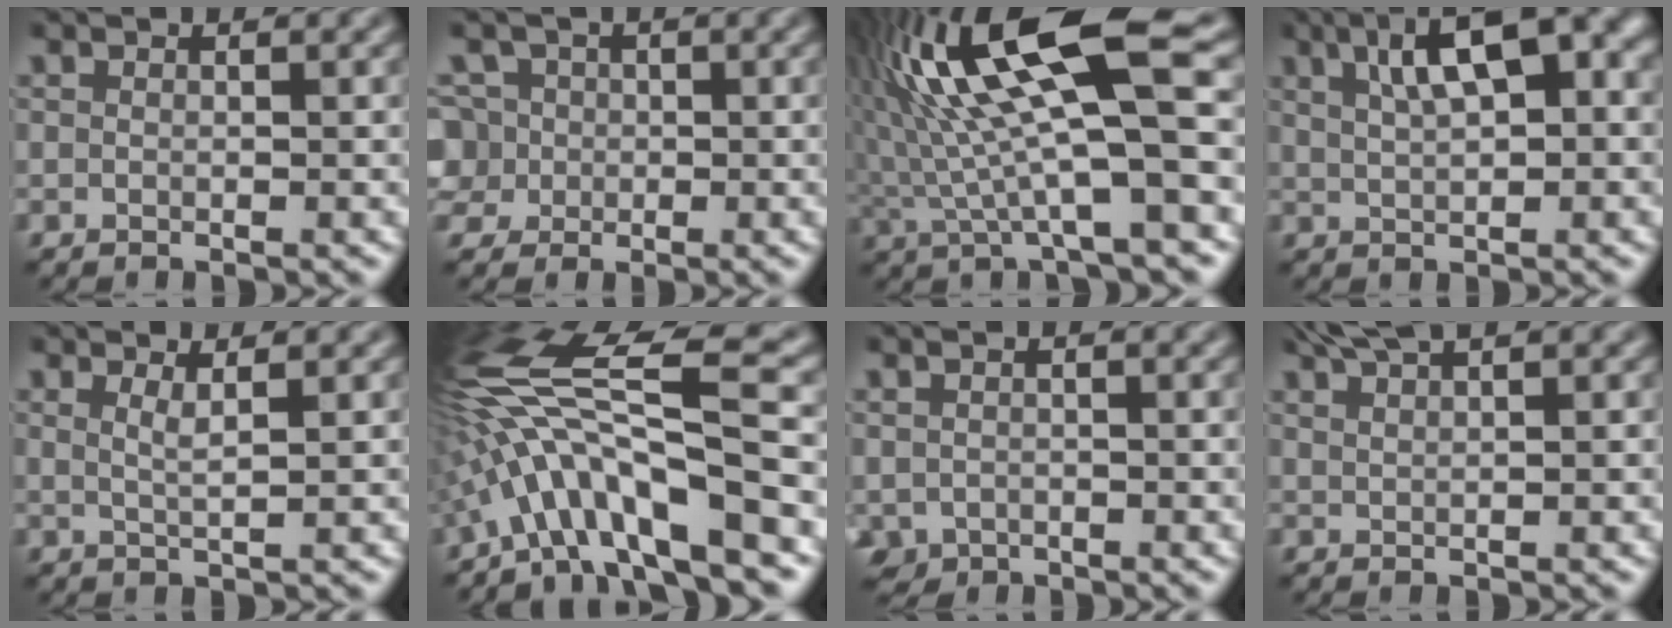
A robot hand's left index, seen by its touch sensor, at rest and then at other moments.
{"total": 5.0, "force": [-0.4, 4.6, 1.7], "torque": [-0.038, 0.032, -0.026]}
{"total": 12.1, "force": [2.4, 2.6, 11.6], "torque": [-0.222, 0.016, 0.047]}
{"total": 8.8, "force": [3.3, 3.3, 7.5], "torque": [-0.123, 0.021, 0.052]}
{"total": 1.6, "force": [0.6, 0.4, 1.4], "torque": [-0.022, -0.002, 0.006]}
{"total": 11.8, "force": [-3.2, 2.6, 11.0], "torque": [-0.204, 0.029, -0.056]}
{"total": 1.5, "force": [-0.7, 1.2, 0.4], "torque": [-0.011, -0.009, -0.013]}
{"total": 3.0, "force": [2.5, 0.5, 1.7], "torque": [-0.023, 0.005, 0.039]}